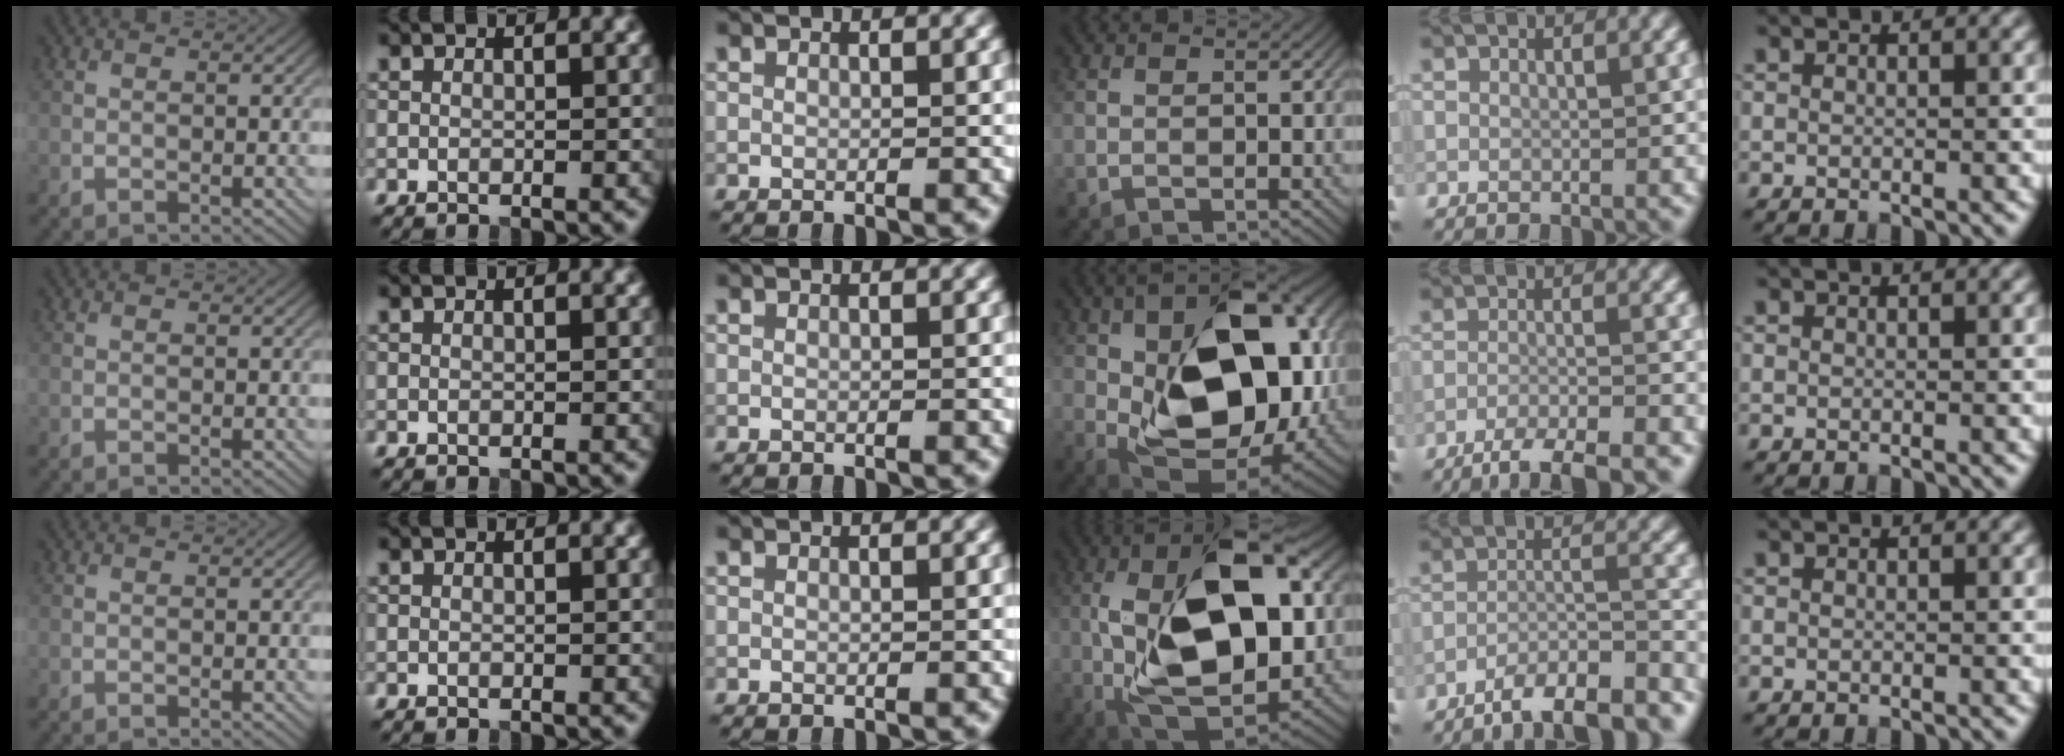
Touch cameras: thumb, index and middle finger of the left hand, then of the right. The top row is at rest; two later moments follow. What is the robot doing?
{"motion": "lift_and_place", "object": "calculator"}